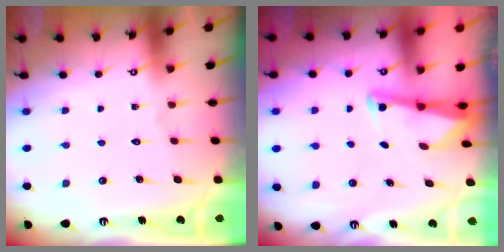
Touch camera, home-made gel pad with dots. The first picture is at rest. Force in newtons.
{"total": 2.9, "press": 2.9, "slide": 0.2}